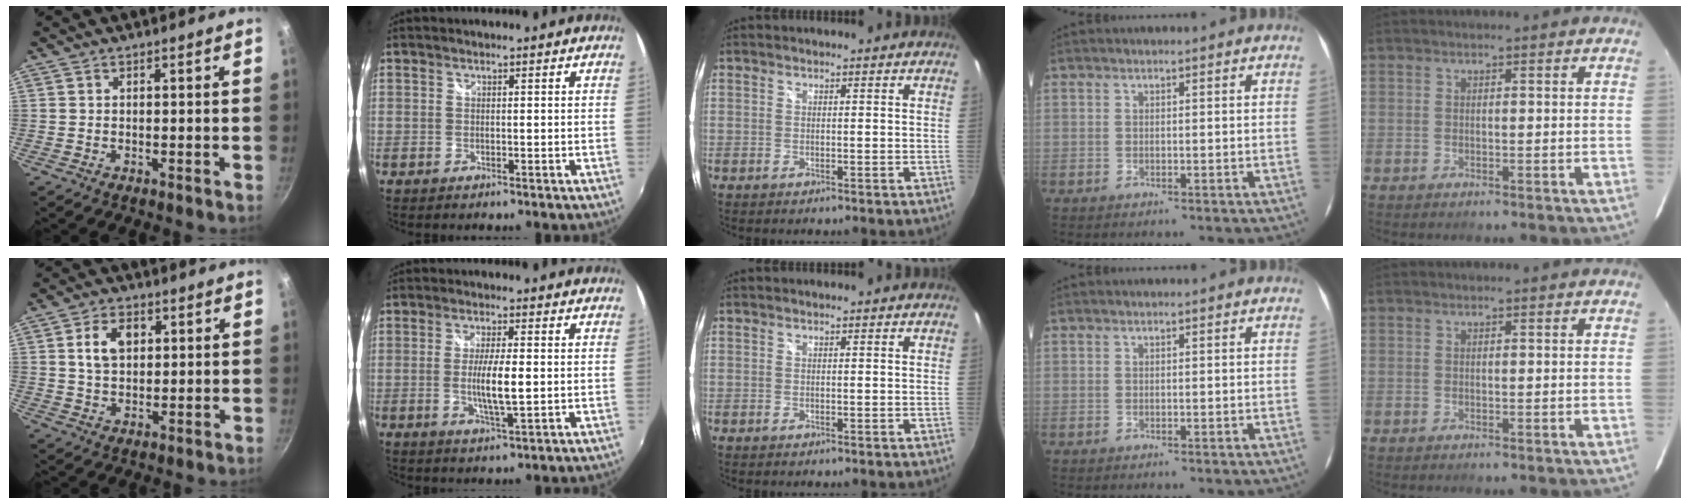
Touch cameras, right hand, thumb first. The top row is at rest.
{"thumb": {"total": 6.9, "force": [1.8, 4.7, 4.7], "torque": [-0.066, 0.001, 0.029]}, "index": {"total": 6.5, "force": [-0.6, 1.0, 6.4], "torque": [-0.117, -0.010, -0.010]}}